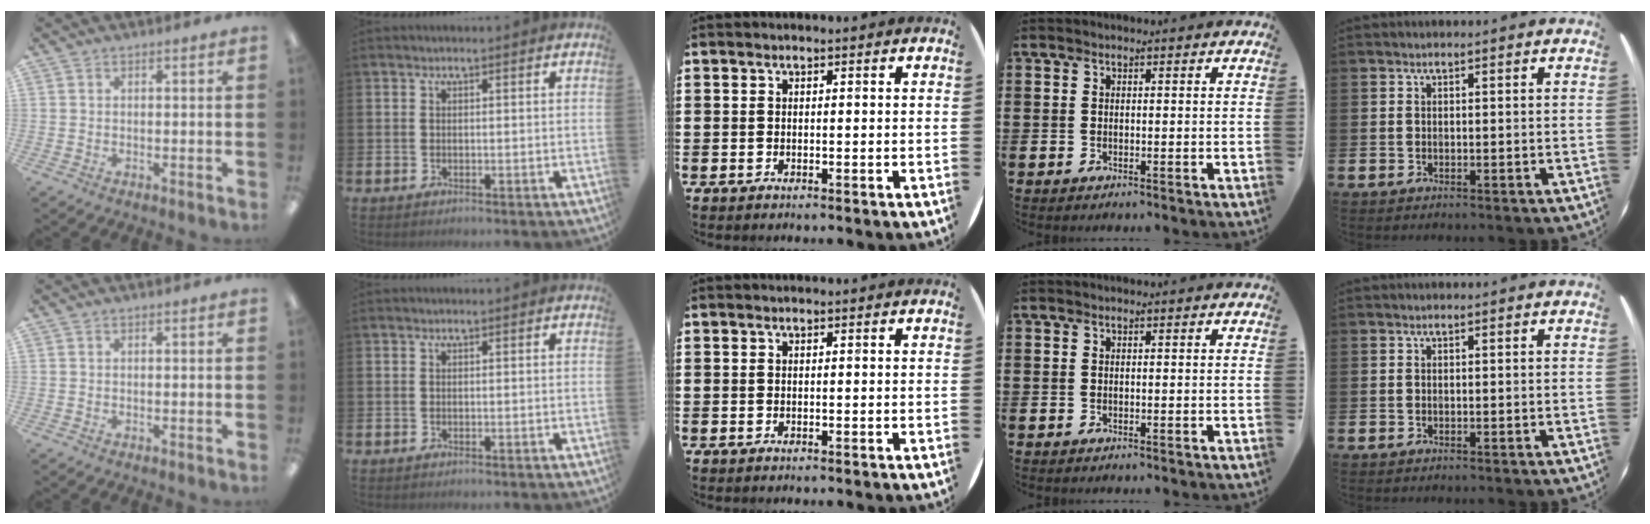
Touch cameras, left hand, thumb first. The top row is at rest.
{}